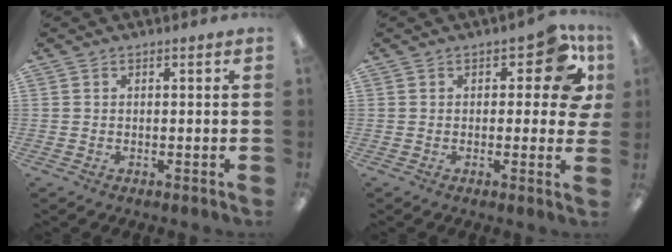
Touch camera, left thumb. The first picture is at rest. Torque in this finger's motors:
{"motor_torque": [0.87, 1.07, 0.82, 0.16, 0.01]}